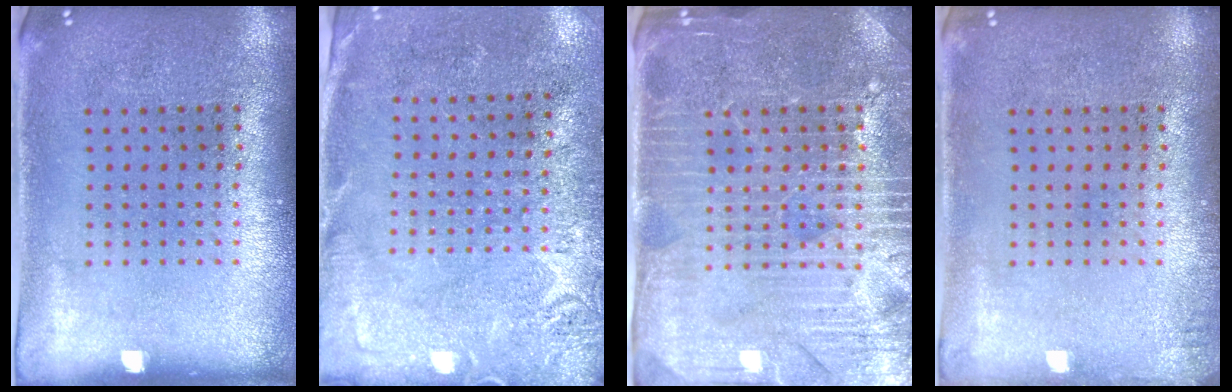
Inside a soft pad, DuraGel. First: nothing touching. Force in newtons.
{"total": 2.7, "press": 2.4, "slide": 1.2}
{"total": 4.3, "press": 4.1, "slide": 1.3}
{"total": 0.9, "press": 0.9, "slide": 0.2}